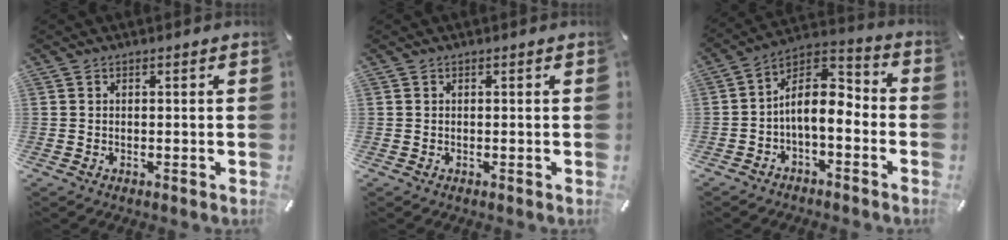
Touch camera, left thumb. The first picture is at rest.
{"total": 0.0}
{"total": 9.8, "force": [-2.7, 6.2, 7.1], "torque": [-0.120, 0.002, -0.051]}